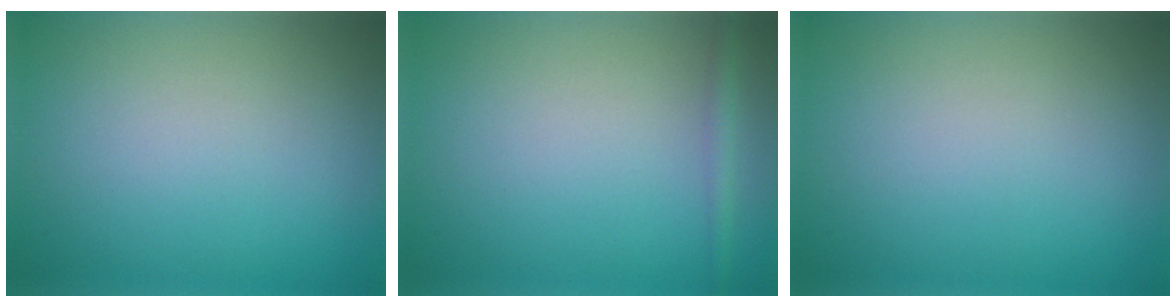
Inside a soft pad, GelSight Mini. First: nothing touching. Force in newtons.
{"total": 1.3, "press": 1.3, "slide": 0.1}
{"total": 0.0}